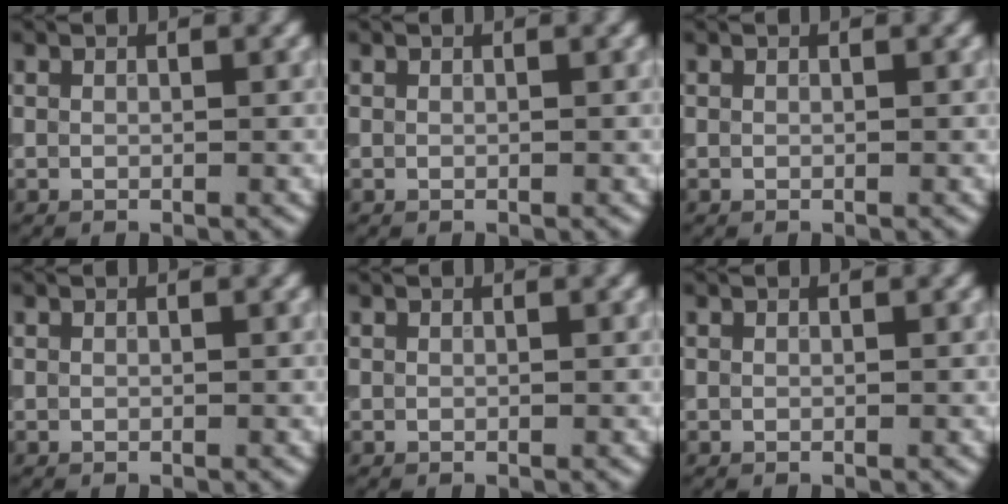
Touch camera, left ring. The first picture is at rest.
{"total": 0.0}
{"total": 0.0}
{"total": 0.0}
{"total": 0.0}
{"total": 0.0}